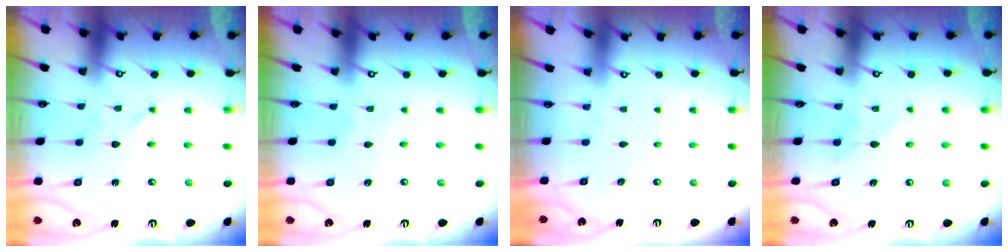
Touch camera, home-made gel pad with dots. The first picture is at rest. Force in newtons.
{"total": 1.7, "press": 1.7, "slide": 0.2}
{"total": 0.0}
{"total": 5.7, "press": 5.6, "slide": 0.6}